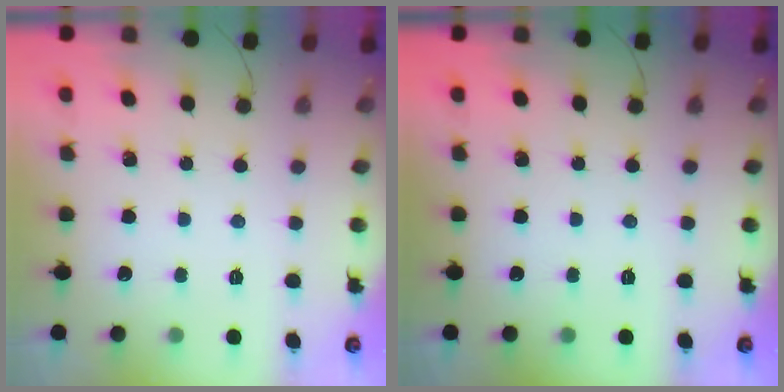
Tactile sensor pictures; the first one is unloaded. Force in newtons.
{"total": 0.0}